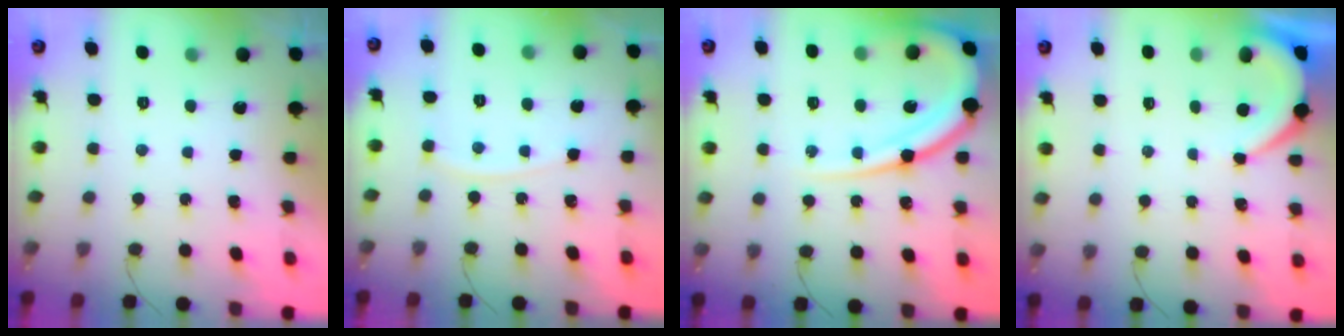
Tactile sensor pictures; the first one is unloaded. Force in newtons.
{"total": 4.3, "press": 4.3, "slide": 0.2}
{"total": 16.7, "press": 16.6, "slide": 1.8}
{"total": 4.1, "press": 4.0, "slide": 0.5}